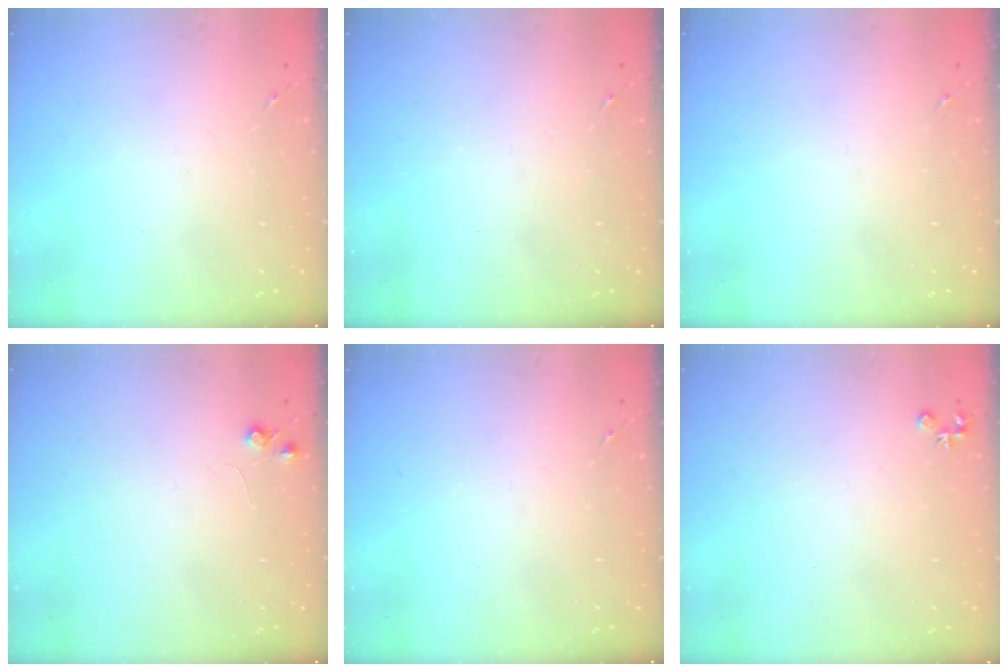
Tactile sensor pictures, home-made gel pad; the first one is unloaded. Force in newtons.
{"total": 0.0}
{"total": 0.0}
{"total": 4.9, "press": 4.8, "slide": 0.8}
{"total": 0.0}
{"total": 3.7, "press": 3.6, "slide": 0.4}